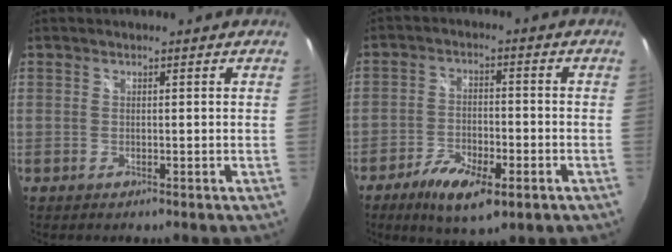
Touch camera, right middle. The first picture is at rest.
{"total": 10.3, "force": [-5.7, 3.8, 7.7], "torque": [-0.163, -0.024, -0.097]}